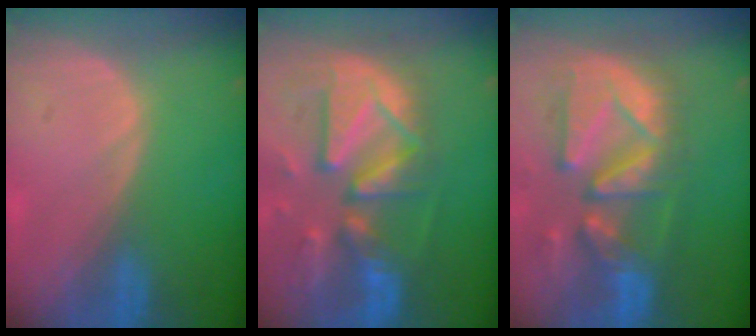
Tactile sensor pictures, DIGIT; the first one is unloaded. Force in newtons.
{"total": 13.1, "press": 11.4, "slide": 6.6}
{"total": 12.7, "press": 11.2, "slide": 6.0}